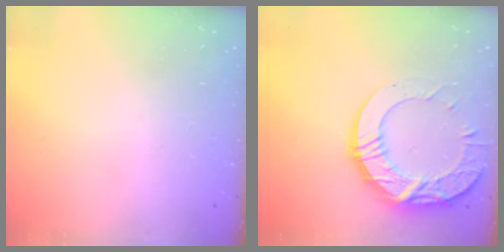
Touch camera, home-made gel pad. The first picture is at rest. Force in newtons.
{"total": 15.6, "press": 15.6, "slide": 1.1}